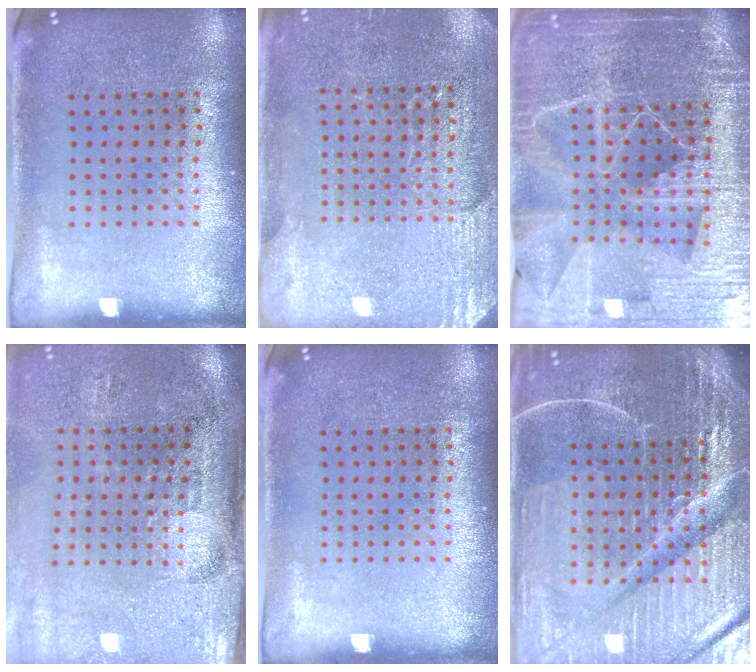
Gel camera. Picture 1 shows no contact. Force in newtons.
{"total": 2.9, "press": 2.9, "slide": 0.5}
{"total": 5.9, "press": 5.2, "slide": 2.8}
{"total": 4.7, "press": 3.8, "slide": 2.7}
{"total": 0.0}
{"total": 7.1, "press": 6.2, "slide": 3.5}